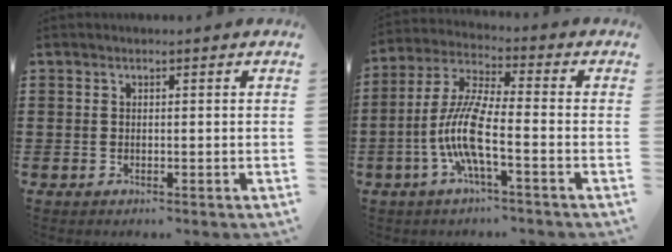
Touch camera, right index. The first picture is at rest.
{"total": 8.9, "force": [-3.2, 1.4, 8.2], "torque": [-0.195, -0.018, -0.070]}